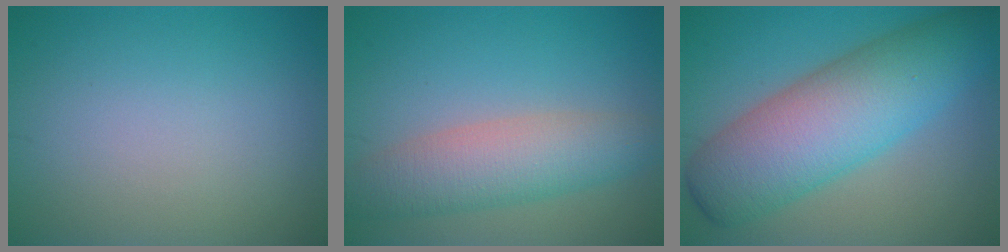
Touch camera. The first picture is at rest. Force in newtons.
{"total": 5.5, "press": 5.5, "slide": 0.3}
{"total": 10.1, "press": 10.1, "slide": 0.3}